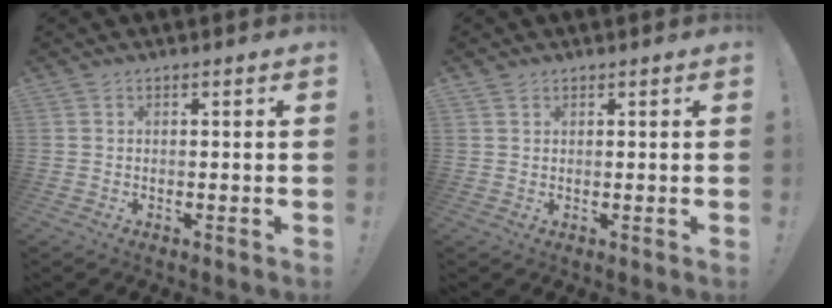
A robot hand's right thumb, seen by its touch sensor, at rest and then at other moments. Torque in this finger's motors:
{"motor_torque": [-0.18, -0.30, 0.05, 0.04, 0.00]}